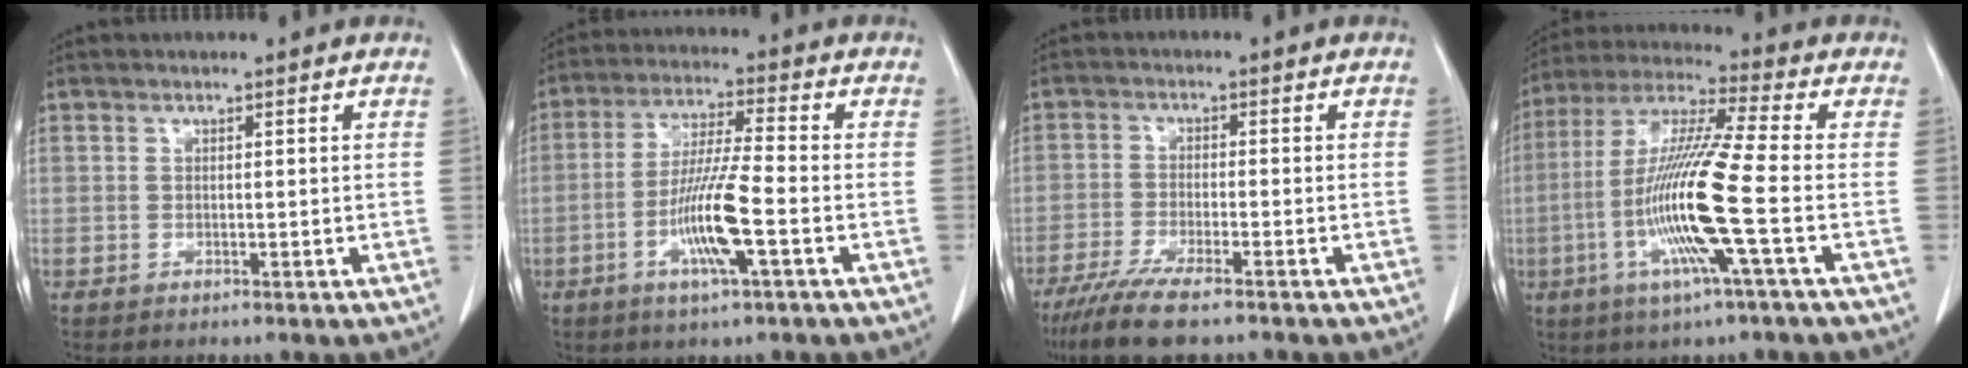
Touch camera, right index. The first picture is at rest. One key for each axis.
{"total": 10.1, "fx": -3.3, "fy": 0.3, "fz": 9.6, "tx": -0.186, "ty": -0.009, "tz": -0.065}
{"total": 8.8, "fx": -6.9, "fy": 1.0, "fz": 5.4, "tx": -0.091, "ty": -0.022, "tz": -0.112}
{"total": 15.3, "fx": -3.8, "fy": -0.8, "fz": 14.8, "tx": -0.302, "ty": -0.010, "tz": -0.084}